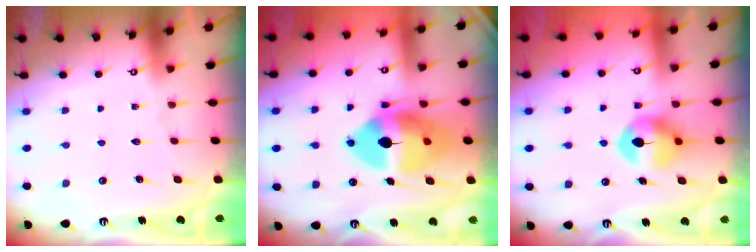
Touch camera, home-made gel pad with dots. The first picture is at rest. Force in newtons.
{"total": 18.2, "press": 18.0, "slide": 2.7}
{"total": 9.9, "press": 9.9, "slide": 0.4}